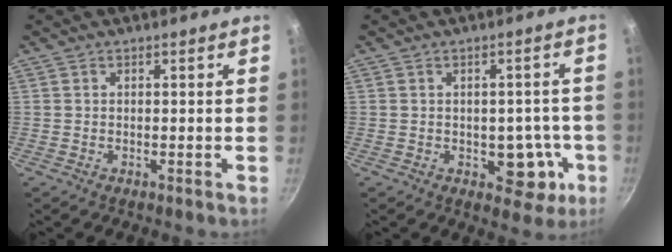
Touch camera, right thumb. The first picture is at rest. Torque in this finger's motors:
{"motor_torque": [0.95, 0.71, 0.59, -0.28, 0.05]}